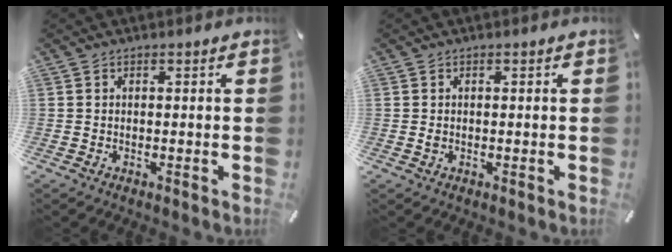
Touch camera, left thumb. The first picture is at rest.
{"total": 0.8, "force": [0.0, 0.6, 0.5], "torque": [-0.012, 0.001, -0.001]}